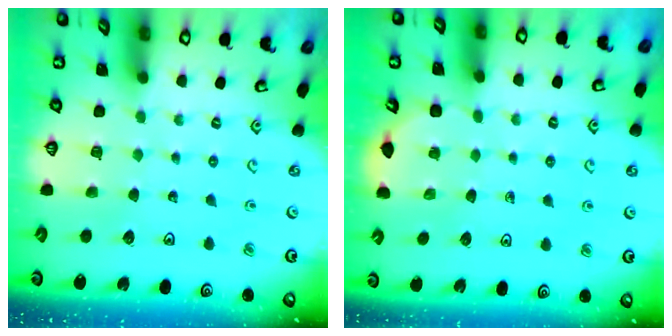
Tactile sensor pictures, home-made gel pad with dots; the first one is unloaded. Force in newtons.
{"total": 2.2, "press": 2.0, "slide": 1.1}